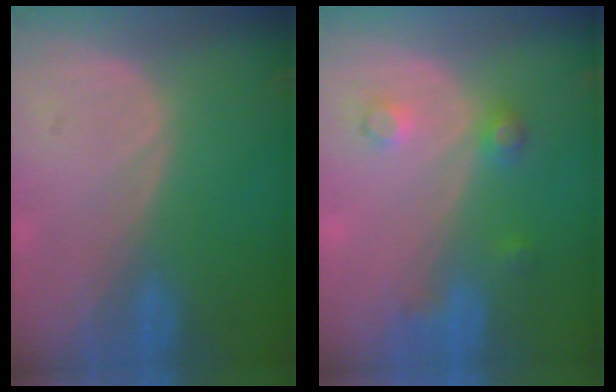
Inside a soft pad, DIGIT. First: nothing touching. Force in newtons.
{"total": 3.5, "press": 3.5, "slide": 0.2}